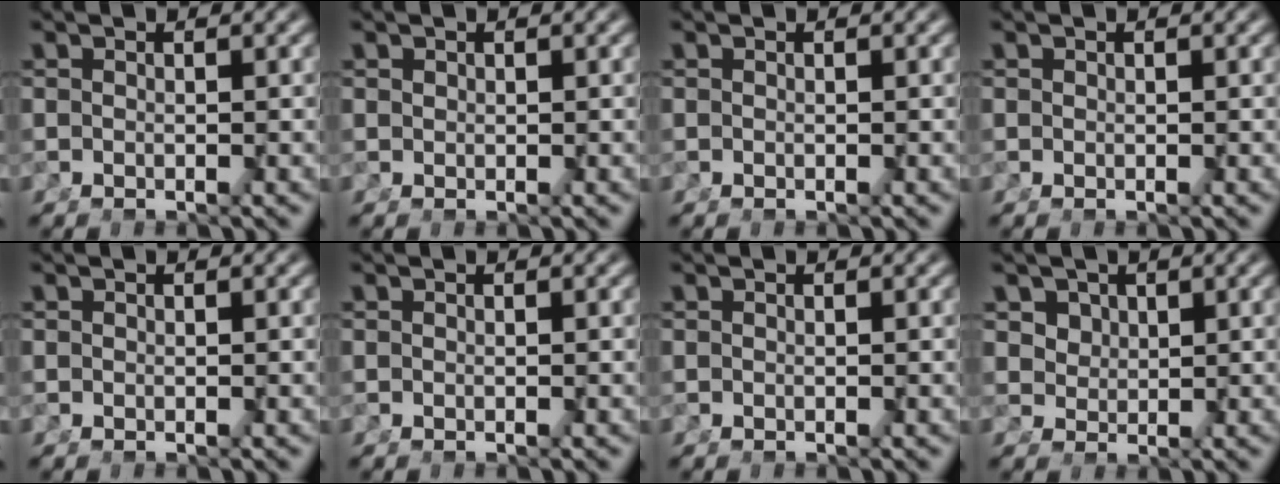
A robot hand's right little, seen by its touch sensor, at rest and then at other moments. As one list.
[{"total": 0.7, "force": [0.6, 0.0, 0.1], "torque": [-0.007, 0.000, 0.015]}, {"total": 0.0}, {"total": 0.0}, {"total": 0.0}, {"total": 0.0}, {"total": 0.0}, {"total": 3.5, "force": [2.0, 2.5, 1.4], "torque": [-0.048, -0.010, 0.041]}]